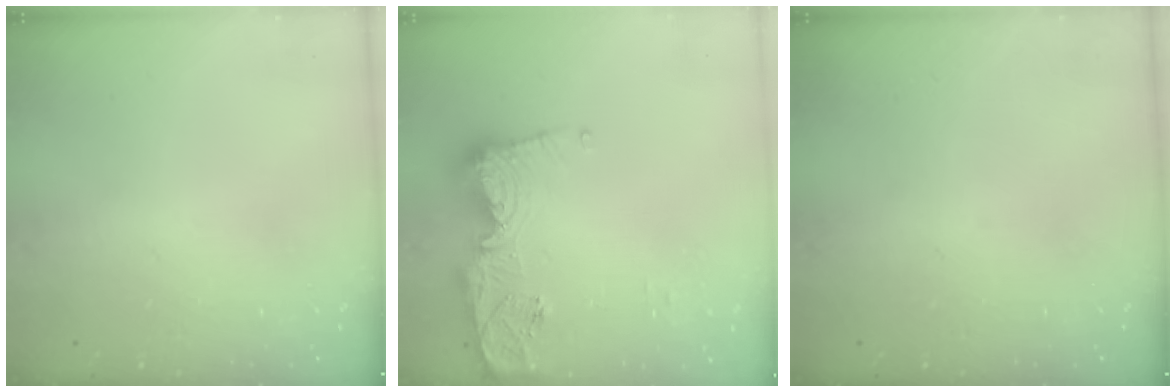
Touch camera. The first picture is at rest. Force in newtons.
{"total": 13.5, "press": 13.4, "slide": 1.3}
{"total": 0.0}